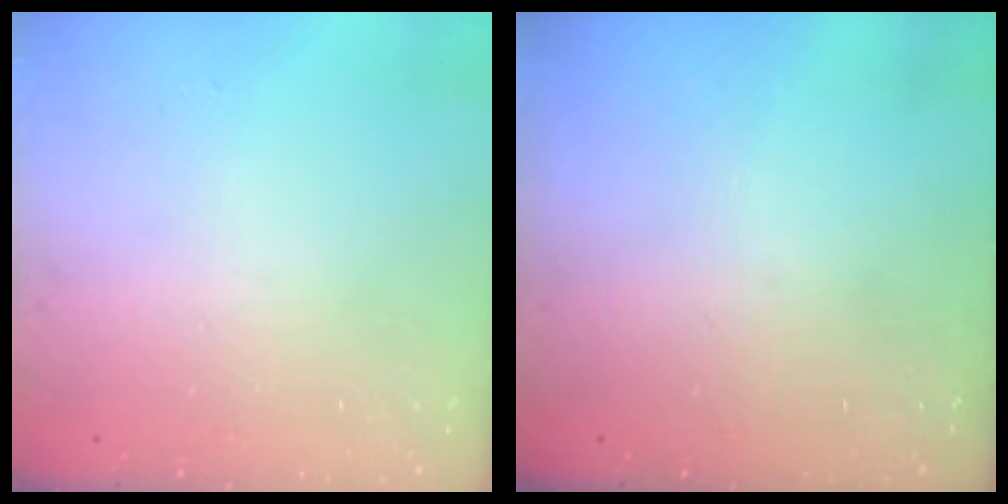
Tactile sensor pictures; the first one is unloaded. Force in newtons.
{"total": 0.0}